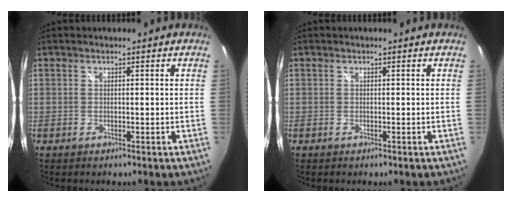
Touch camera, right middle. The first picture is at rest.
{"total": 0.0}